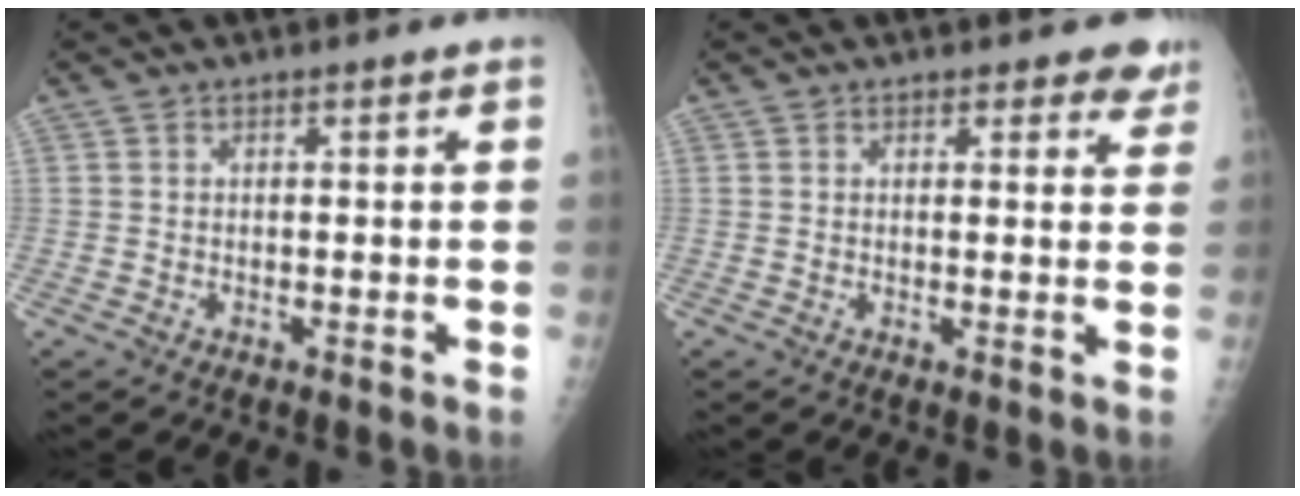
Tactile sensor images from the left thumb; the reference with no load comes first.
{"total": 4.0, "force": [3.2, 2.1, 0.9], "torque": [0.027, -0.017, 0.026]}